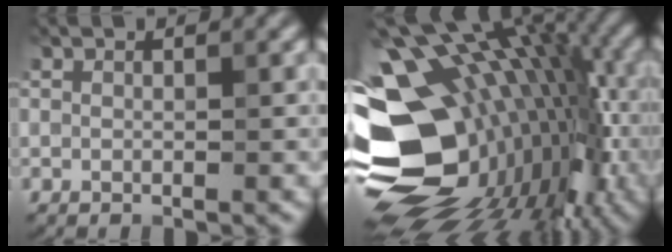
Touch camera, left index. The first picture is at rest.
{"total": 18.4, "force": [-3.0, 12.3, 13.4], "torque": [-0.228, -0.005, -0.035]}